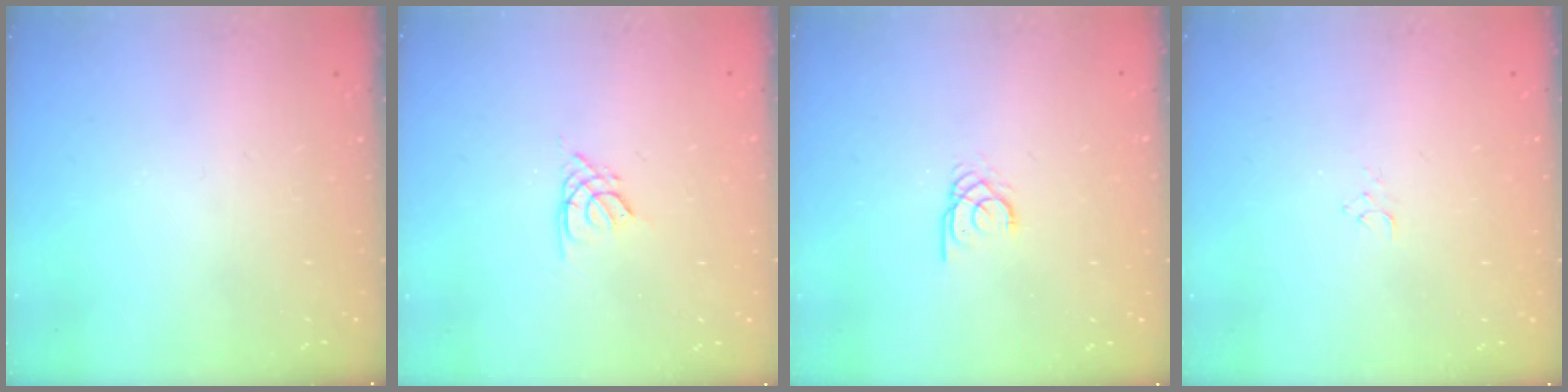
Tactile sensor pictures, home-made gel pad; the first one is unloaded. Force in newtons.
{"total": 2.6, "press": 2.6, "slide": 0.3}
{"total": 1.8, "press": 1.8, "slide": 0.2}
{"total": 2.9, "press": 2.9, "slide": 0.3}